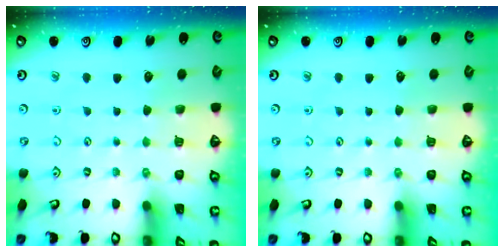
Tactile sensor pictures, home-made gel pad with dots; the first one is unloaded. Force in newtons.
{"total": 0.0}